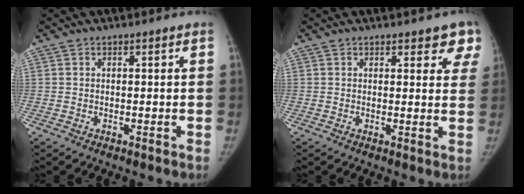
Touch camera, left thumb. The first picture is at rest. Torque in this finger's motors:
{"motor_torque": [-0.37, -0.09, 0.51, 0.25, 0.09]}